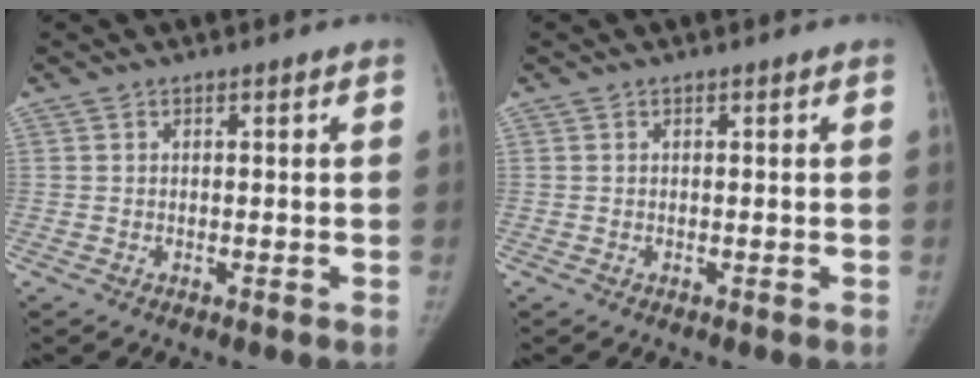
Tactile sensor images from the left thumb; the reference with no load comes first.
{"total": 0.0}